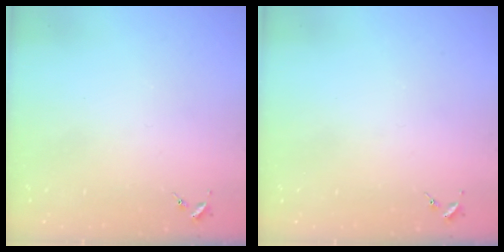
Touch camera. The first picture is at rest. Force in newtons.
{"total": 0.0}